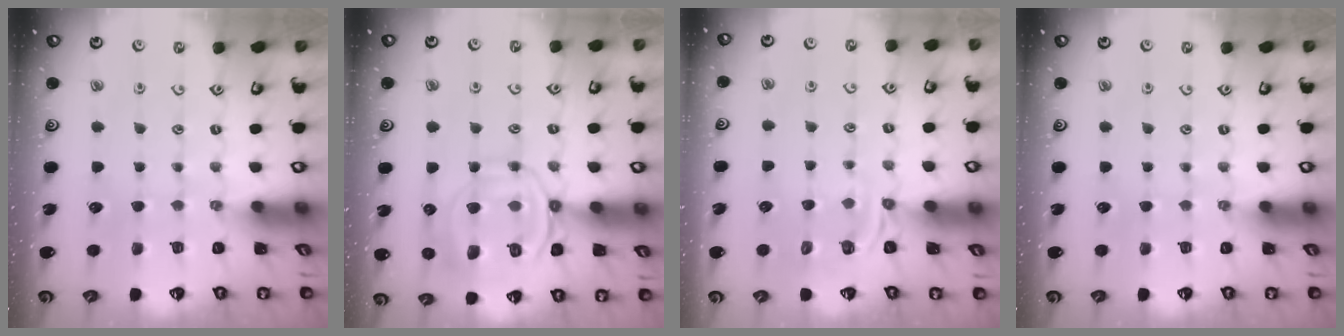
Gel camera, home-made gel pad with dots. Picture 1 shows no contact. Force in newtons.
{"total": 11.3, "press": 11.3, "slide": 1.2}
{"total": 2.8, "press": 2.1, "slide": 1.8}
{"total": 0.0}